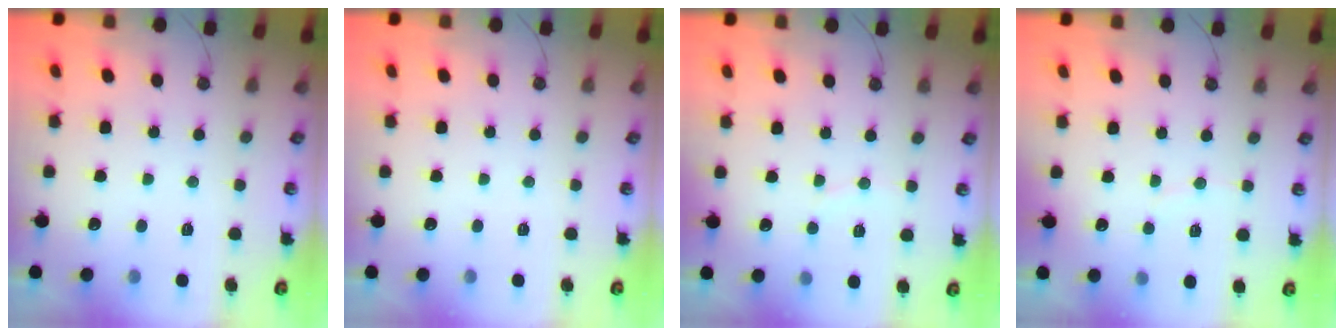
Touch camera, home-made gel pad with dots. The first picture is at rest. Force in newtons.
{"total": 0.0}
{"total": 4.5, "press": 4.5, "slide": 0.4}
{"total": 3.0, "press": 3.0, "slide": 0.2}